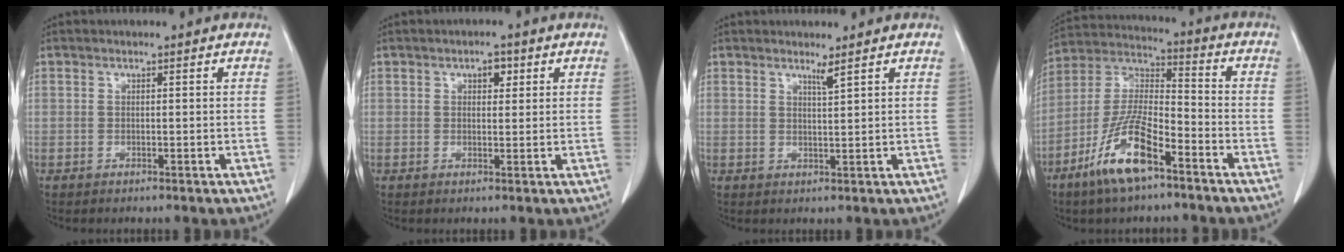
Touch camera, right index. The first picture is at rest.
{"total": 2.2, "force": [1.1, 1.2, 1.5], "torque": [-0.018, 0.002, 0.015]}
{"total": 1.6, "force": [1.3, -0.5, 0.8], "torque": [-0.017, -0.012, 0.025]}
{"total": 12.9, "force": [-7.4, 3.5, 10.0], "torque": [-0.210, -0.006, -0.140]}